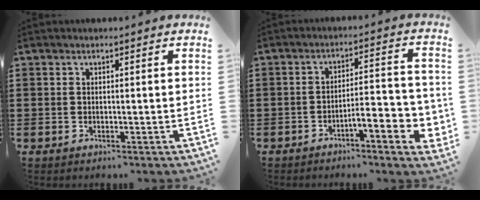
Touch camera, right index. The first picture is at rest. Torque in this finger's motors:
{"motor_torque": [0.34, -0.26, 0.21, 0.08]}